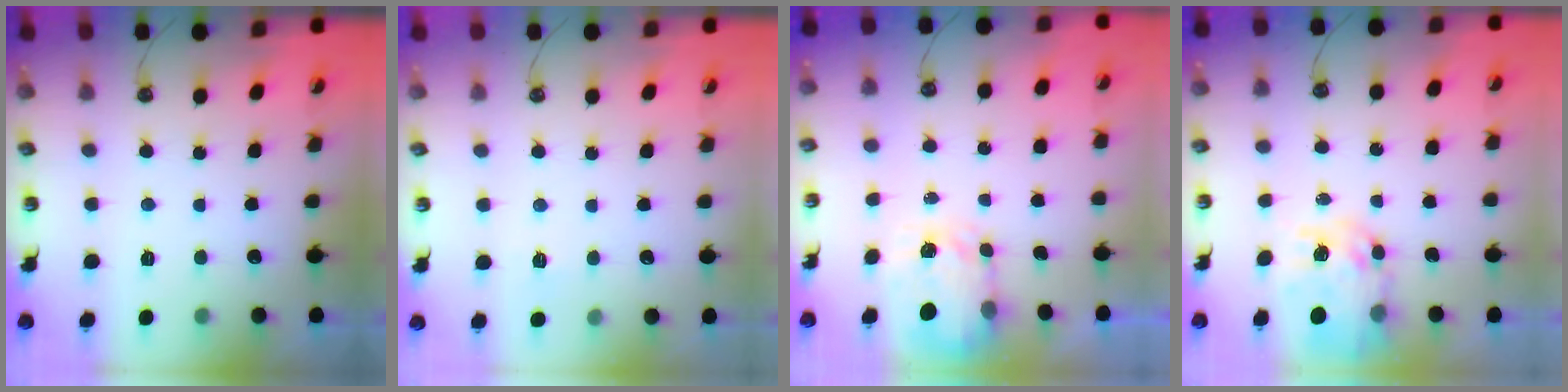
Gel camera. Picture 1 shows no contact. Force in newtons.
{"total": 4.0, "press": 3.9, "slide": 0.4}
{"total": 3.8, "press": 3.8, "slide": 0.5}
{"total": 11.2, "press": 11.2, "slide": 1.1}